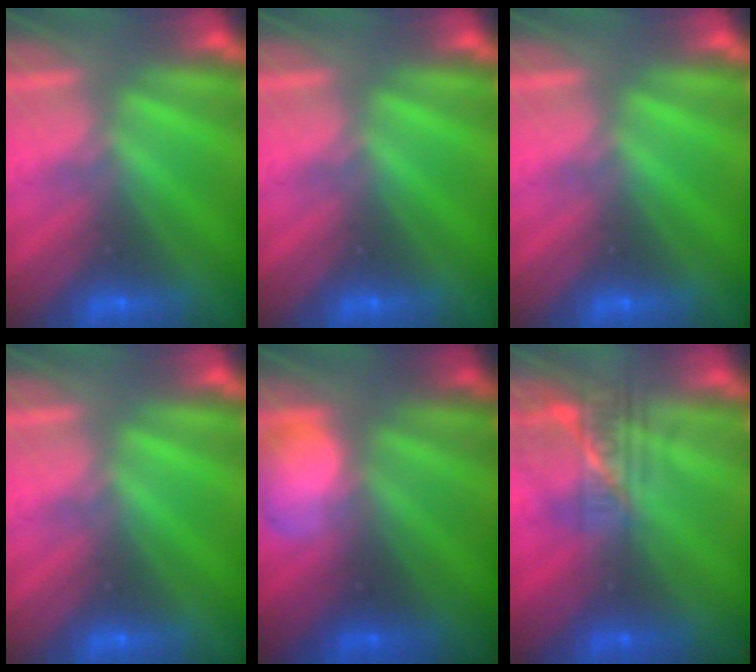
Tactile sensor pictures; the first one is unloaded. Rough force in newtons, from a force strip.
{"total": 0.0}
{"total": 0.0}
{"total": 0.0}
{"total": 2.4}
{"total": 2.3}